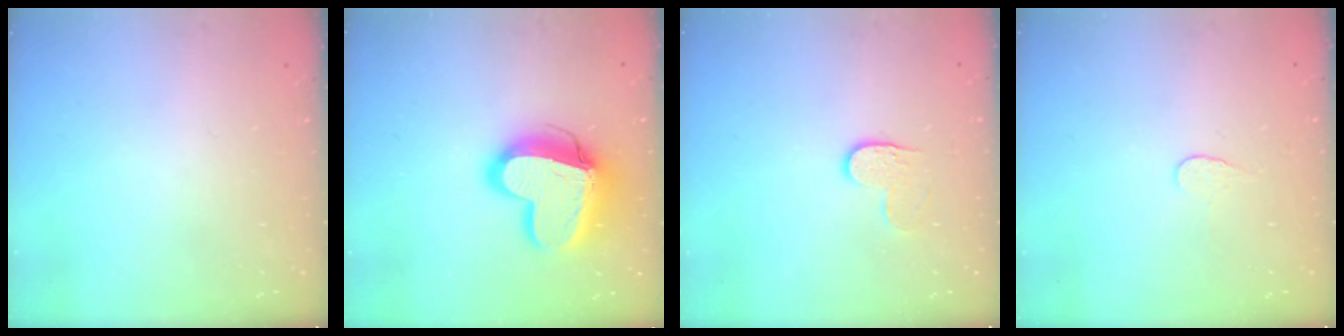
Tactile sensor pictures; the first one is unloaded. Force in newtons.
{"total": 17.7, "press": 17.6, "slide": 1.5}
{"total": 4.7, "press": 4.7, "slide": 0.4}
{"total": 3.9, "press": 3.9, "slide": 0.4}